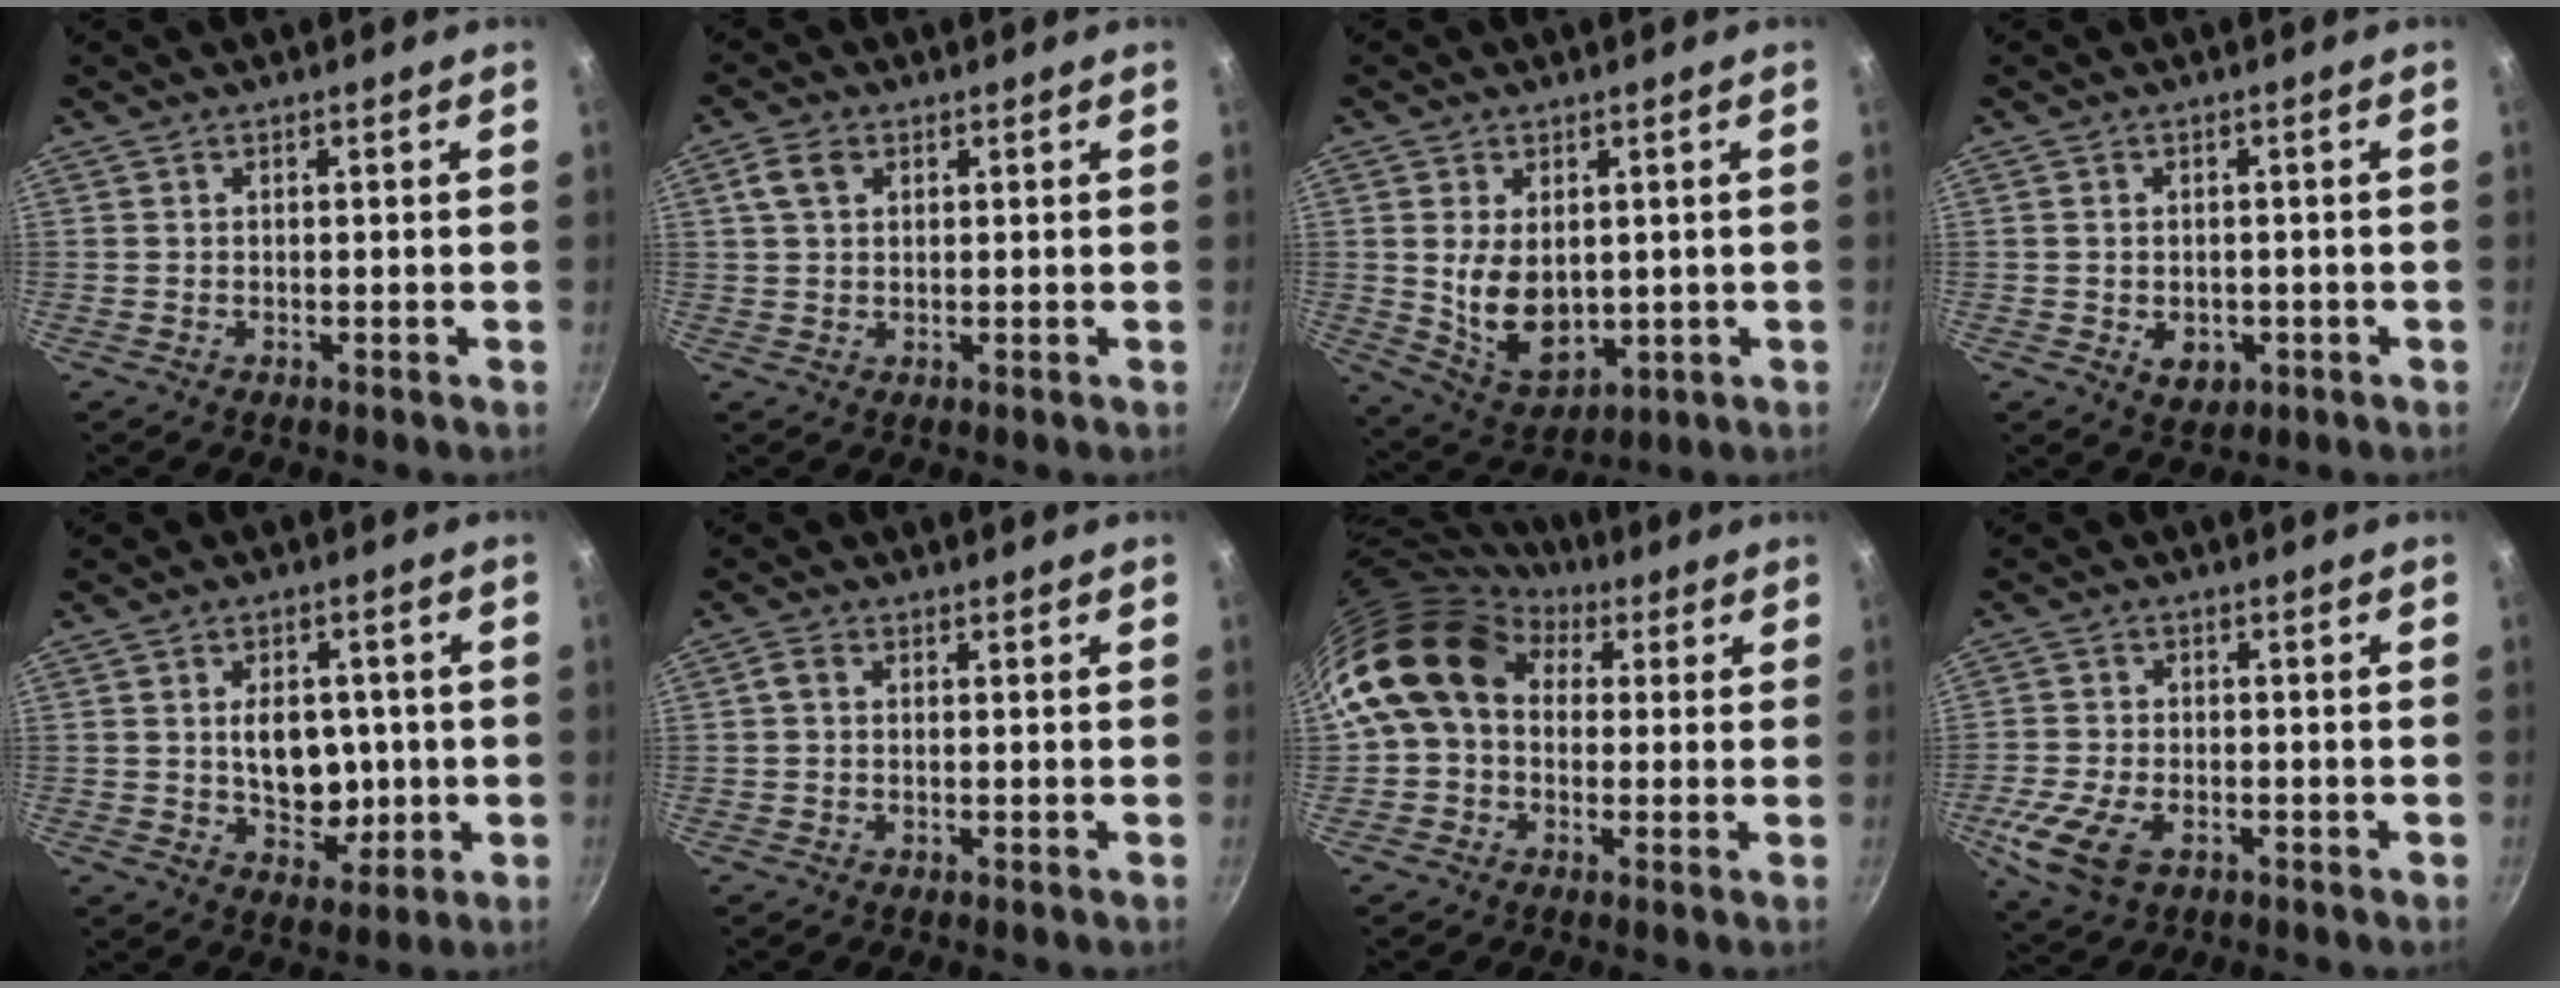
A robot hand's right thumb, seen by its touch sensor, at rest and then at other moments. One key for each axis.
{"total": 4.1, "fx": 1.6, "fy": 2.7, "fz": 2.7, "tx": -0.045, "ty": 0.006, "tz": 0.030}
{"total": 11.0, "fx": 0.9, "fy": 7.3, "fz": 8.2, "tx": -0.125, "ty": -0.023, "tz": 0.042}
{"total": 4.6, "fx": -1.3, "fy": 3.4, "fz": 2.8, "tx": -0.030, "ty": 0.002, "tz": -0.008}
{"total": 9.9, "fx": 0.1, "fy": 7.2, "fz": 6.8, "tx": -0.060, "ty": -0.001, "tz": 0.011}
{"total": 1.7, "fx": 0.1, "fy": 1.0, "fz": 1.3, "tx": -0.033, "ty": 0.008, "tz": -0.001}
{"total": 12.7, "fx": 3.1, "fy": 9.9, "fz": 7.3, "tx": -0.103, "ty": 0.016, "tz": 0.033}
{"total": 10.0, "fx": -3.9, "fy": 5.9, "fz": 7.1, "tx": -0.149, "ty": 0.002, "tz": -0.074}